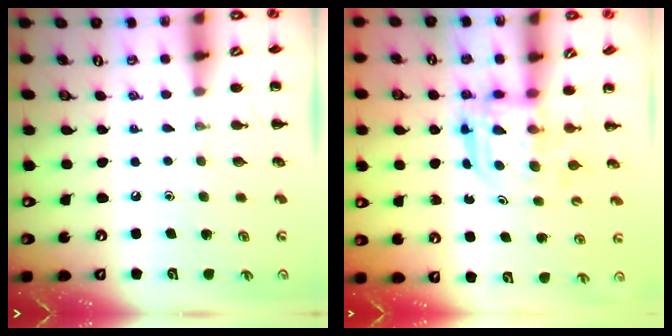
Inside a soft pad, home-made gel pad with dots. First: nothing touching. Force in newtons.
{"total": 3.1, "press": 3.1, "slide": 0.2}